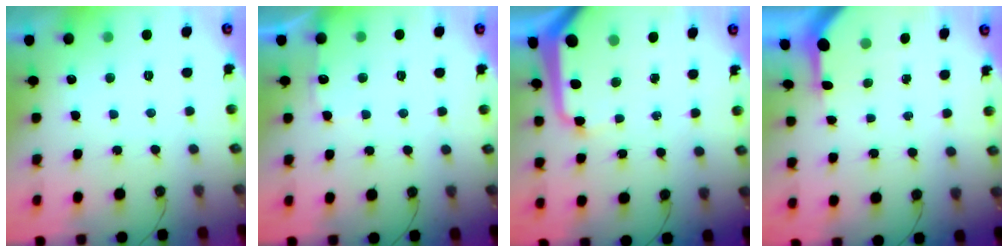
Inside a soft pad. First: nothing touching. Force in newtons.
{"total": 4.1, "press": 4.1, "slide": 0.7}
{"total": 14.6, "press": 14.5, "slide": 1.5}
{"total": 3.4, "press": 3.4, "slide": 0.4}